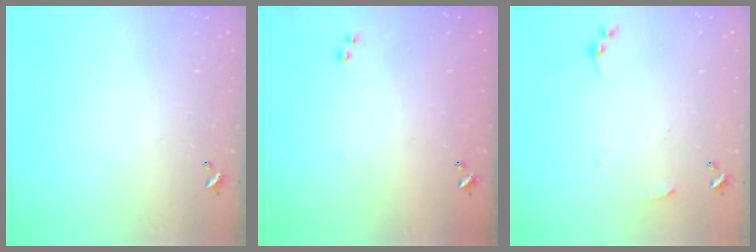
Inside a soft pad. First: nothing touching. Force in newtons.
{"total": 4.8, "press": 4.7, "slide": 0.4}
{"total": 3.8, "press": 3.8, "slide": 0.5}